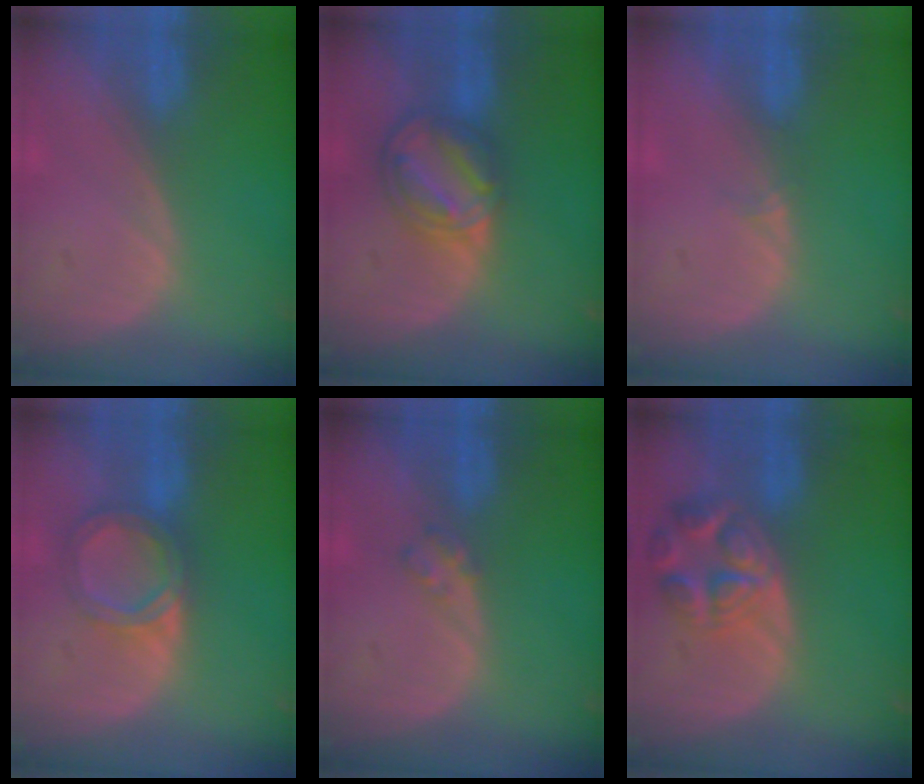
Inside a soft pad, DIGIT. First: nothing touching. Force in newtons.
{"total": 8.2, "press": 6.9, "slide": 4.4}
{"total": 0.9, "press": 0.6, "slide": 0.7}
{"total": 6.1, "press": 5.4, "slide": 2.9}
{"total": 1.7, "press": 1.7, "slide": 0.3}
{"total": 7.8, "press": 6.9, "slide": 3.6}